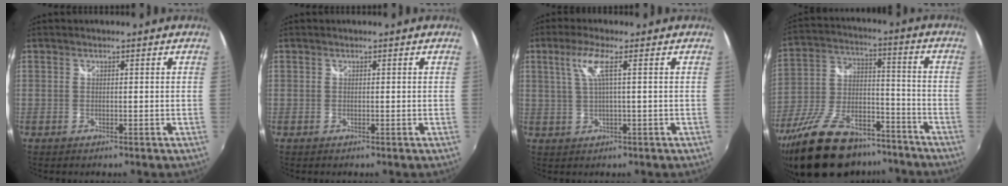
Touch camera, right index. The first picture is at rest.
{"total": 0.0}
{"total": 4.6, "force": [1.4, -0.4, 4.3], "torque": [-0.084, 0.002, 0.033]}
{"total": 24.0, "force": [-18.4, 10.5, 11.2], "torque": [-0.231, 0.011, -0.280]}